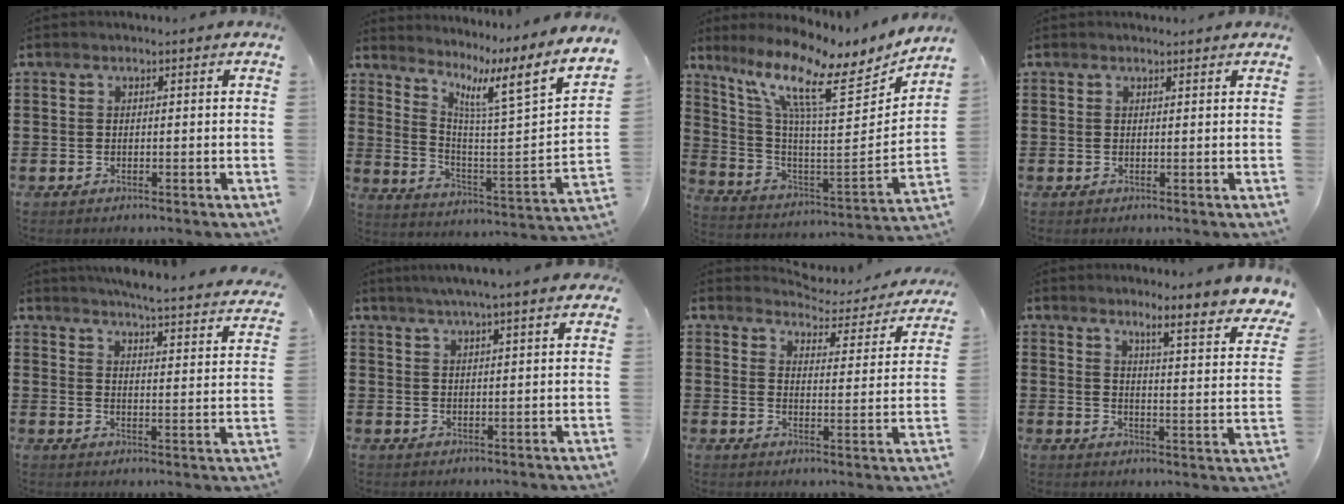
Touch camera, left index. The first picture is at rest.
{"total": 7.9, "force": [5.1, -0.2, 6.1], "torque": [-0.116, -0.060, 0.062]}
{"total": 11.6, "force": [8.7, 1.3, 7.6], "torque": [-0.177, -0.070, 0.138]}
{"total": 0.6, "force": [0.5, 0.2, 0.0], "torque": [-0.001, 0.002, 0.010]}
{"total": 4.7, "force": [4.5, -0.4, 1.3], "torque": [-0.039, -0.042, 0.071]}
{"total": 3.9, "force": [3.3, 0.1, 2.1], "torque": [-0.048, -0.001, 0.059]}
{"total": 3.7, "force": [3.7, 0.6, 0.3], "torque": [-0.023, -0.029, 0.058]}
{"total": 5.7, "force": [4.7, -0.7, 3.1], "torque": [-0.055, -0.051, 0.066]}